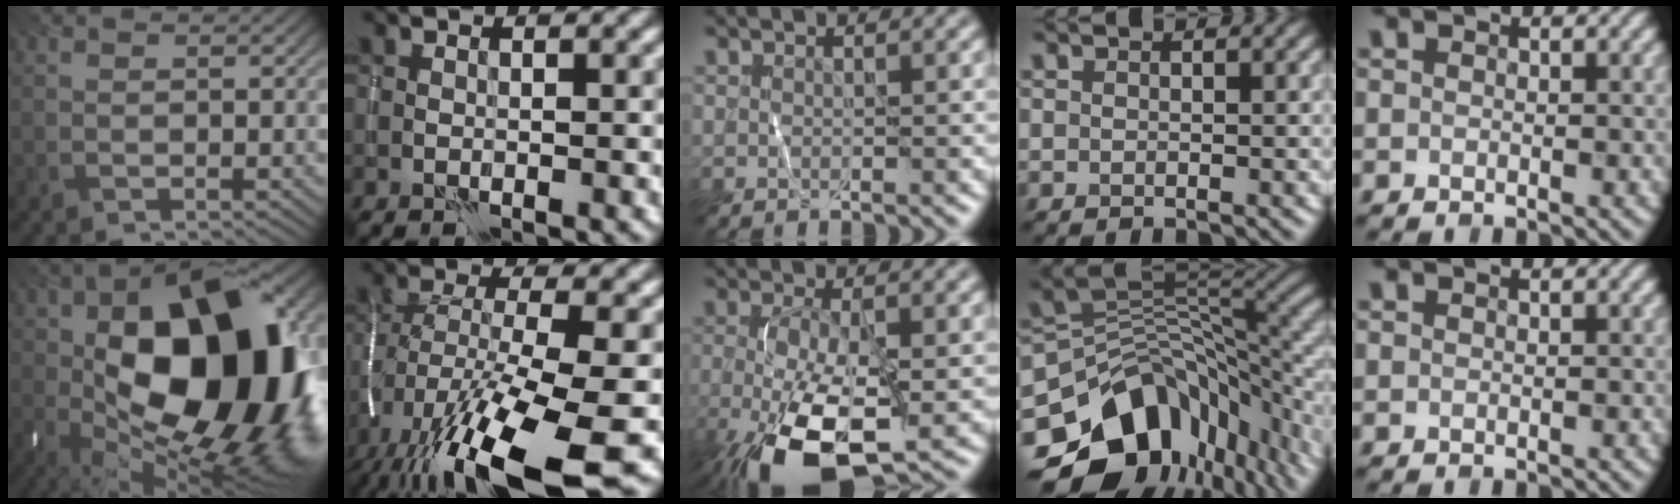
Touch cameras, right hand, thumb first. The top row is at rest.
{"thumb": {"total": 21.4, "force": [0.6, 12.5, 17.4], "torque": [-0.290, -0.004, 0.011]}, "index": {"total": 16.8, "force": [-9.0, 4.4, 13.5], "torque": [-0.276, -0.022, -0.151]}, "middle": {"total": 10.1, "force": [-4.0, 3.9, 8.3], "torque": [-0.181, -0.022, -0.068]}, "ring": {"total": 15.6, "force": [-6.3, 10.6, 9.5], "torque": [-0.177, -0.022, -0.089]}}